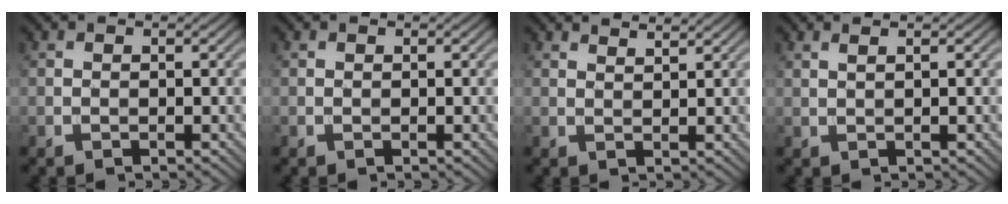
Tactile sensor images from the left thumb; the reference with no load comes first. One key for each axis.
{"total": 0.0}
{"total": 2.1, "fx": 1.9, "fy": 0.2, "fz": 0.9, "tx": -0.019, "ty": -0.002, "tz": 0.035}
{"total": 1.5, "fx": 0.9, "fy": 0.3, "fz": 1.2, "tx": -0.016, "ty": 0.002, "tz": 0.008}